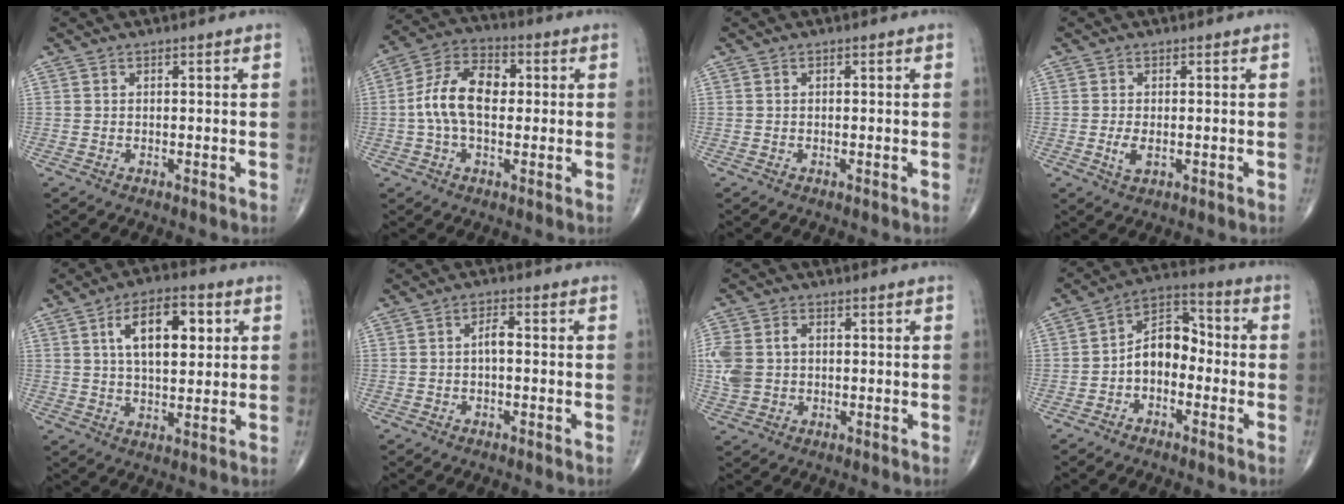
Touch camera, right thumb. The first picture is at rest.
{"total": 11.6, "force": [0.4, 7.0, 9.3], "torque": [-0.175, 0.031, 0.000]}
{"total": 0.0}
{"total": 2.7, "force": [-0.5, 1.3, 2.3], "torque": [-0.049, -0.006, -0.009]}
{"total": 12.2, "force": [3.6, 6.0, 10.1], "torque": [-0.143, -0.002, 0.057]}
{"total": 2.6, "force": [-0.3, 1.2, 2.2], "torque": [-0.035, 0.011, -0.009]}
{"total": 8.8, "force": [0.4, 6.8, 5.5], "torque": [-0.135, 0.013, 0.012]}
{"total": 8.0, "force": [-2.0, 5.3, 5.6], "torque": [-0.074, 0.041, -0.052]}